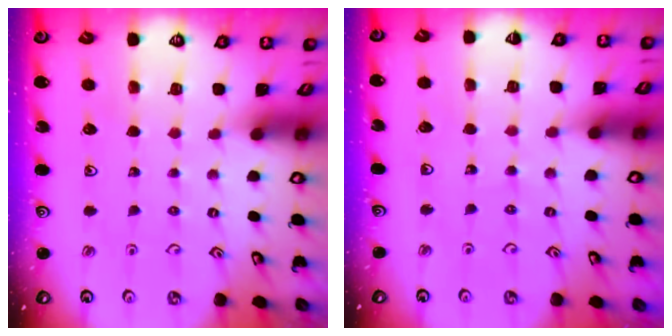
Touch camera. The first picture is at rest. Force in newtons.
{"total": 3.6, "press": 3.1, "slide": 1.9}